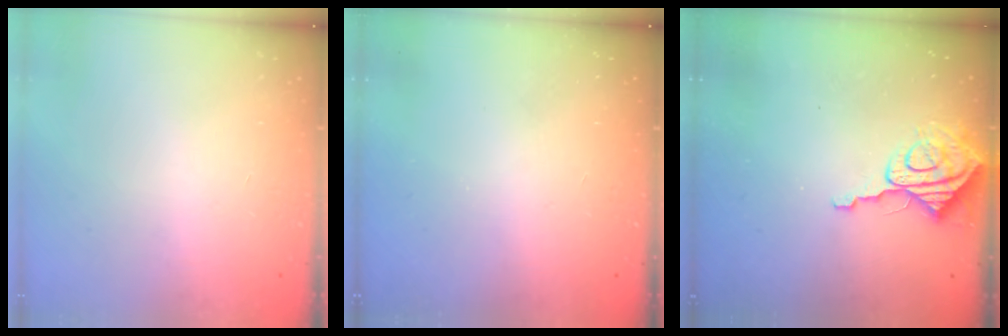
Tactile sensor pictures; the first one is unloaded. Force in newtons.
{"total": 0.0}
{"total": 8.1, "press": 8.1, "slide": 0.6}